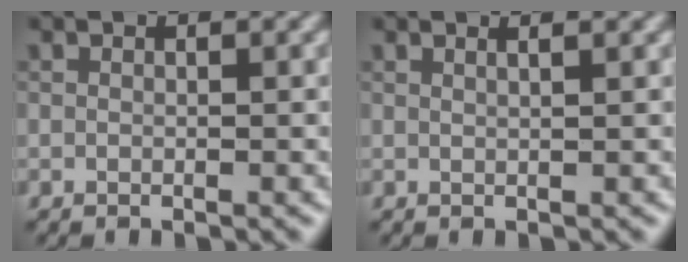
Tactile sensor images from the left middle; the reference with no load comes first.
{"total": 2.5, "force": [1.4, 1.2, 1.7], "torque": [0.002, 0.004, -0.010]}